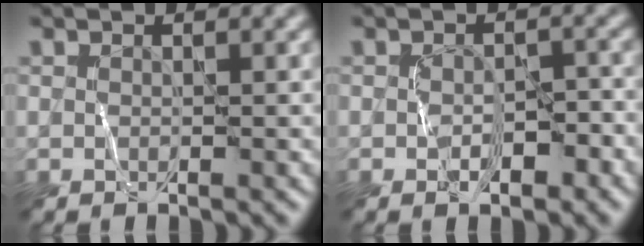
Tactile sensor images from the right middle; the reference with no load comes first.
{"total": 2.8, "force": [-1.2, 1.6, 1.9], "torque": [-0.027, -0.001, -0.018]}